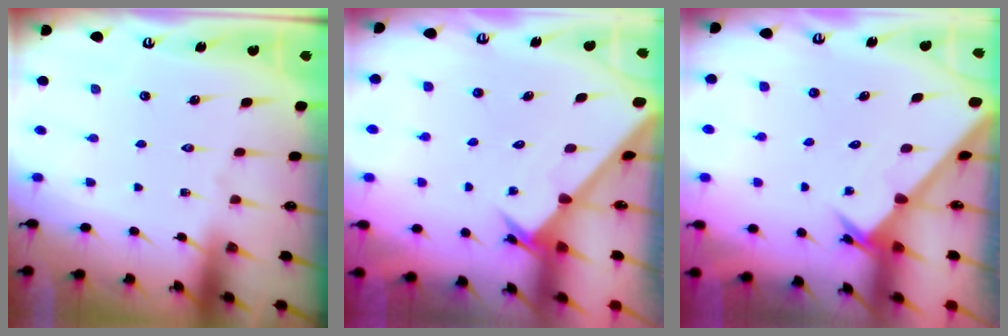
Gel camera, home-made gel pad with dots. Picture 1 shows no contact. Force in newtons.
{"total": 2.4, "press": 2.4, "slide": 0.2}
{"total": 2.4, "press": 2.4, "slide": 0.2}